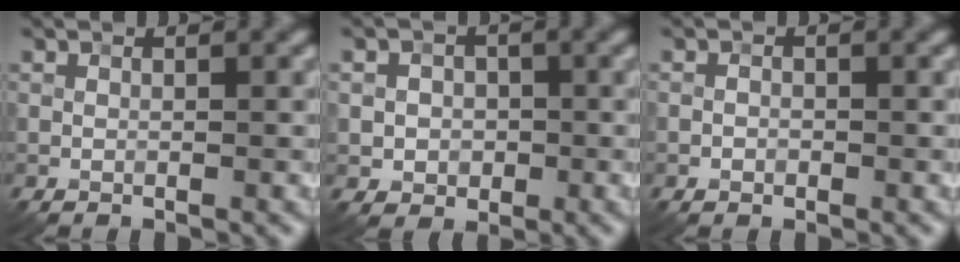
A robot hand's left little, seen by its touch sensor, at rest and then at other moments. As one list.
[{"total": 2.6, "force": [-0.3, 2.4, 1.0], "torque": [0.002, -0.005, -0.014]}, {"total": 0.7, "force": [-0.3, 0.5, 0.3], "torque": [-0.004, 0.000, -0.007]}]